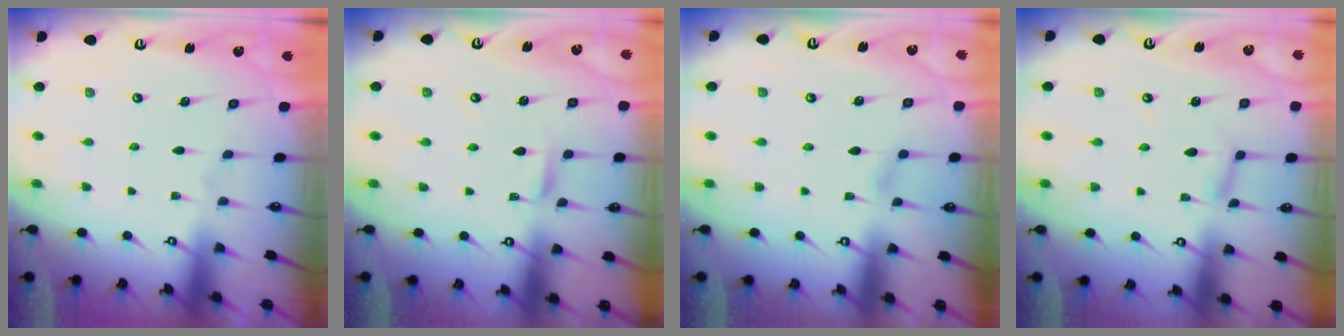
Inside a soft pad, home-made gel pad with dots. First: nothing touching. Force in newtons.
{"total": 1.7, "press": 1.7, "slide": 0.1}
{"total": 3.2, "press": 3.2, "slide": 0.4}
{"total": 3.1, "press": 3.1, "slide": 0.2}